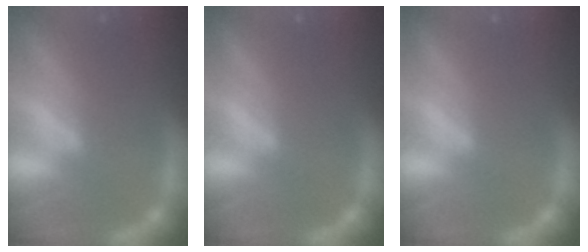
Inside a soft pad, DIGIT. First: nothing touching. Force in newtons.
{"total": 0.0}
{"total": 0.0}